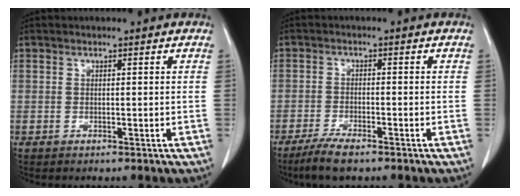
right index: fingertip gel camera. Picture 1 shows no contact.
{"total": 5.2, "force": [-4.0, 0.9, 3.3], "torque": [-0.065, -0.010, -0.069]}